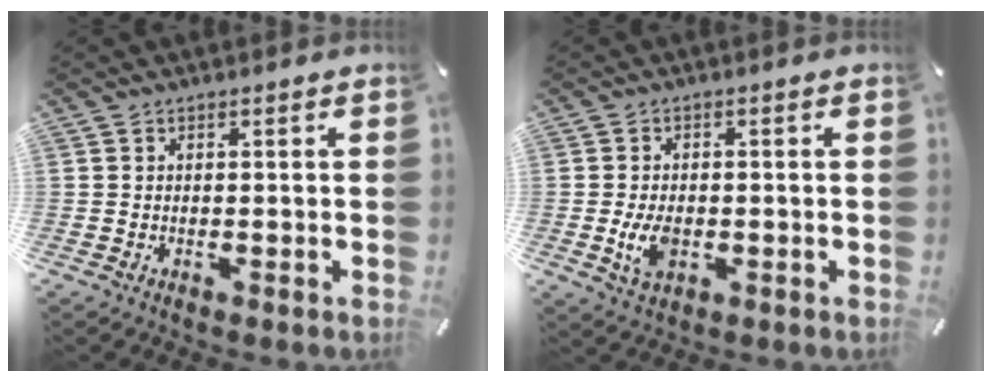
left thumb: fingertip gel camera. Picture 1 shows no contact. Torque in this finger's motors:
{"motor_torque": [0.36, 0.80, 0.65, 0.22, 0.03]}